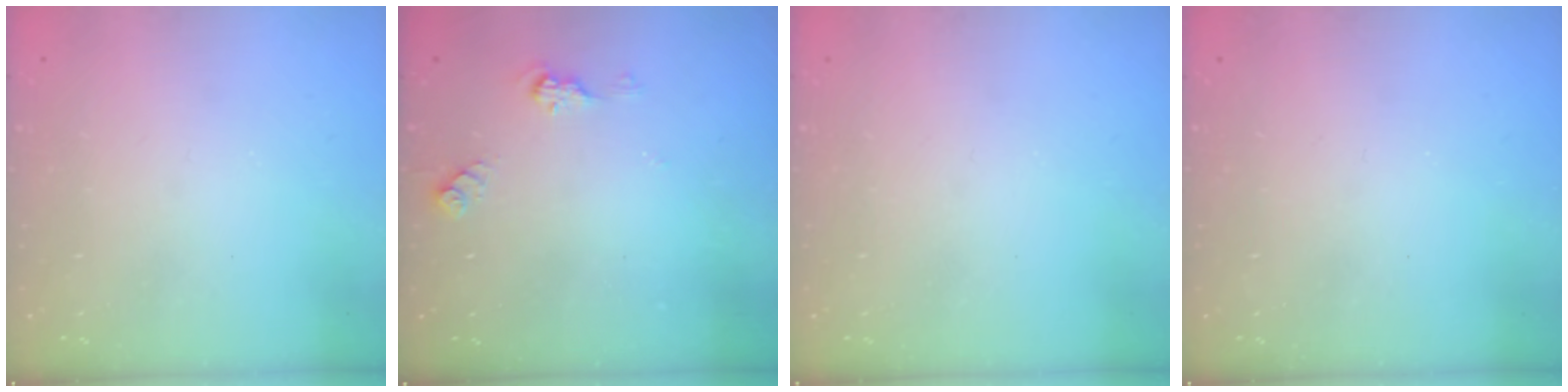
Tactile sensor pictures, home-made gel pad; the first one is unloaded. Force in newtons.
{"total": 4.7, "press": 4.7, "slide": 0.5}
{"total": 0.0}
{"total": 0.0}